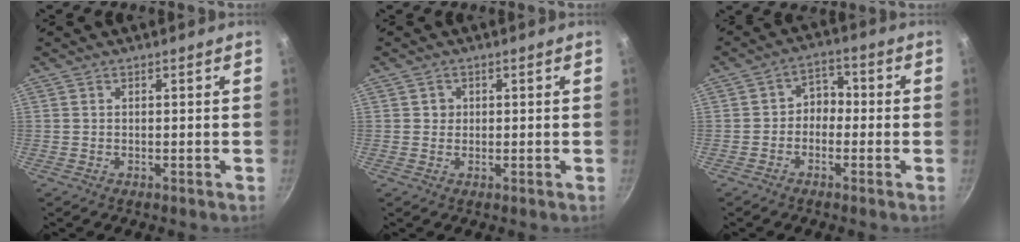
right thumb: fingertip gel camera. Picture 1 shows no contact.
{"total": 1.5, "force": [0.2, 1.5, 0.3], "torque": [0.005, 0.001, 0.001]}
{"total": 4.6, "force": [-1.1, 3.6, 2.5], "torque": [-0.004, 0.027, -0.030]}